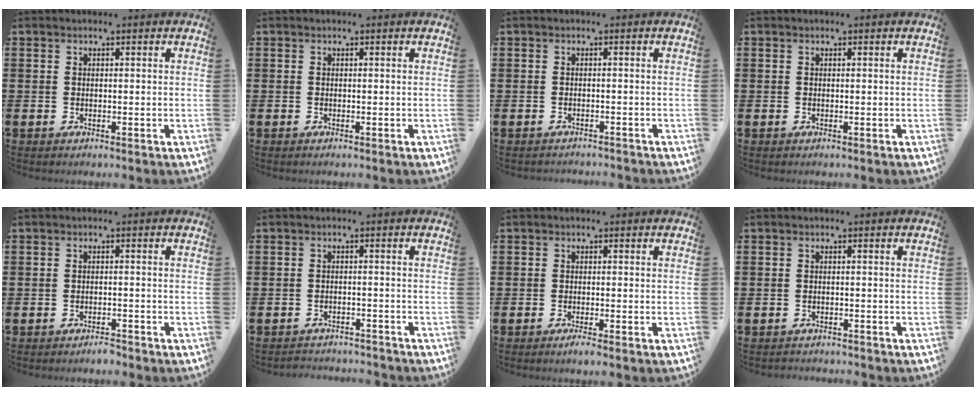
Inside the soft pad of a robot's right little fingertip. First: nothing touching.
{"total": 0.0}
{"total": 0.8, "force": [-0.8, 0.0, -0.1], "torque": [-0.001, 0.000, -0.018]}
{"total": 0.0}
{"total": 1.3, "force": [-1.3, 0.0, 0.1], "torque": [-0.006, 0.002, -0.027]}
{"total": 1.8, "force": [-1.8, 0.1, -0.2], "torque": [-0.003, 0.003, -0.041]}
{"total": 1.3, "force": [-0.9, 0.0, 1.0], "torque": [-0.016, -0.002, -0.016]}
{"total": 0.9, "force": [-0.9, 0.0, -0.1], "torque": [0.000, 0.002, -0.020]}